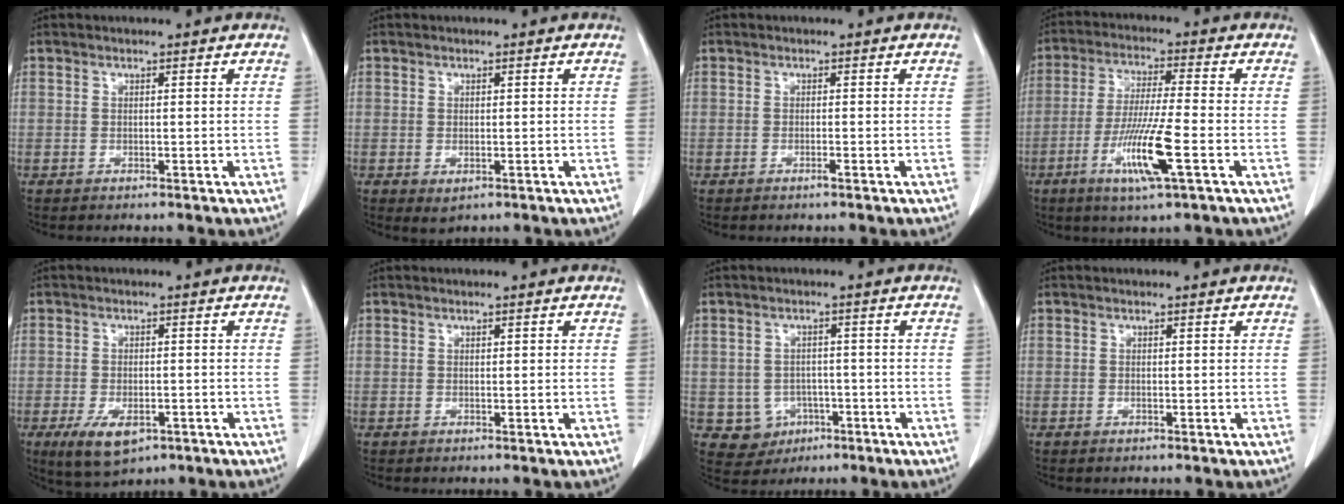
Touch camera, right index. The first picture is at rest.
{"total": 1.5, "force": [-0.5, 0.8, 1.2], "torque": [-0.024, -0.007, 0.002]}
{"total": 0.8, "force": [-0.5, -0.1, 0.6], "torque": [-0.012, 0.000, -0.008]}
{"total": 10.7, "force": [-4.0, 0.0, 9.9], "torque": [-0.194, -0.019, -0.077]}
{"total": 6.6, "force": [-3.4, 3.0, 4.7], "torque": [-0.085, -0.010, -0.047]}
{"total": 0.0}
{"total": 5.2, "force": [-1.6, 4.8, 1.0], "torque": [-0.016, 0.005, -0.013]}
{"total": 0.0}